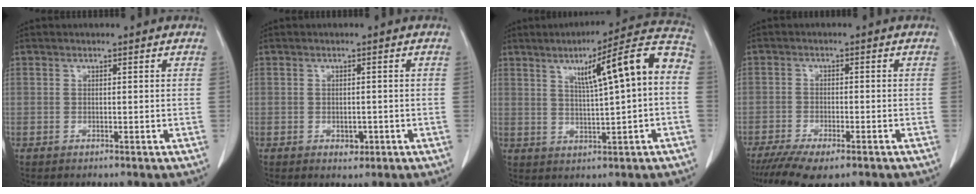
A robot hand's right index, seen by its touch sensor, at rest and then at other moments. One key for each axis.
{"total": 1.8, "fx": -0.7, "fy": 1.2, "fz": 1.2, "tx": -0.016, "ty": 0.001, "tz": -0.003}
{"total": 12.8, "fx": 2.1, "fy": 0.8, "fz": 12.6, "tx": -0.177, "ty": 0.031, "tz": 0.029}
{"total": 8.9, "fx": -6.7, "fy": 2.6, "fz": 5.3, "tx": -0.079, "ty": -0.015, "tz": -0.102}